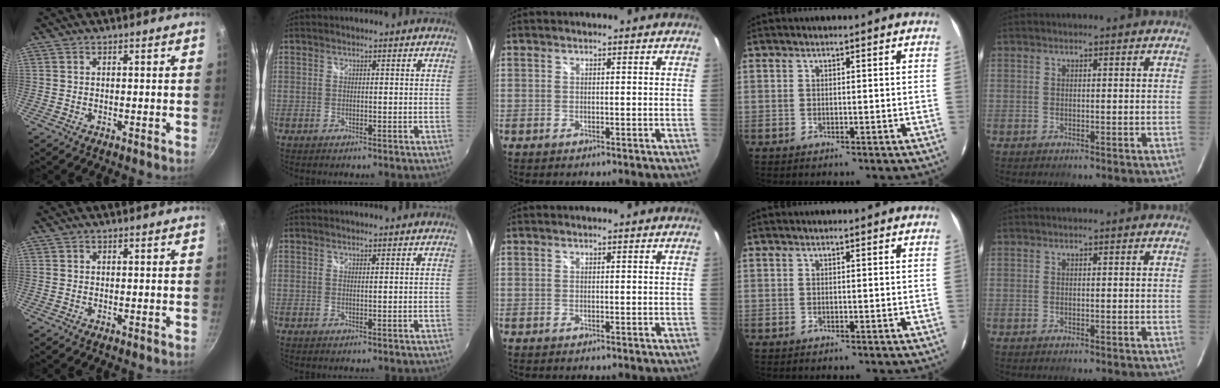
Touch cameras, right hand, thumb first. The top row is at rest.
{"index": {"total": 0.6, "force": [0.1, -0.4, -0.3], "torque": [0.007, 0.001, 0.001]}}